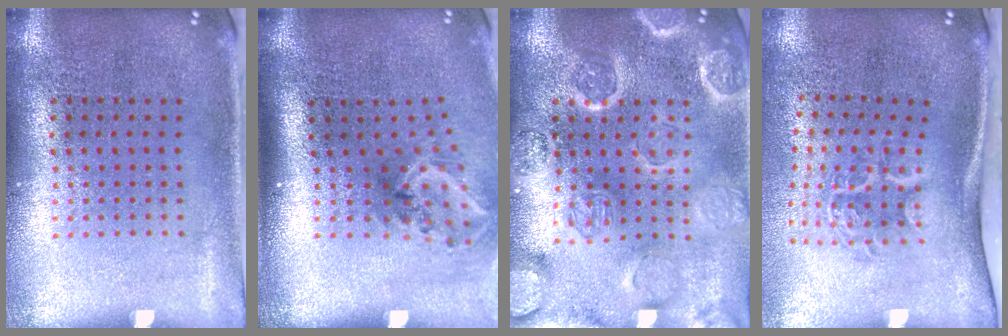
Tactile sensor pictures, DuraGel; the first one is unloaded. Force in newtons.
{"total": 2.1, "press": 1.4, "slide": 1.5}
{"total": 3.4, "press": 3.3, "slide": 0.8}
{"total": 2.0, "press": 1.3, "slide": 1.6}